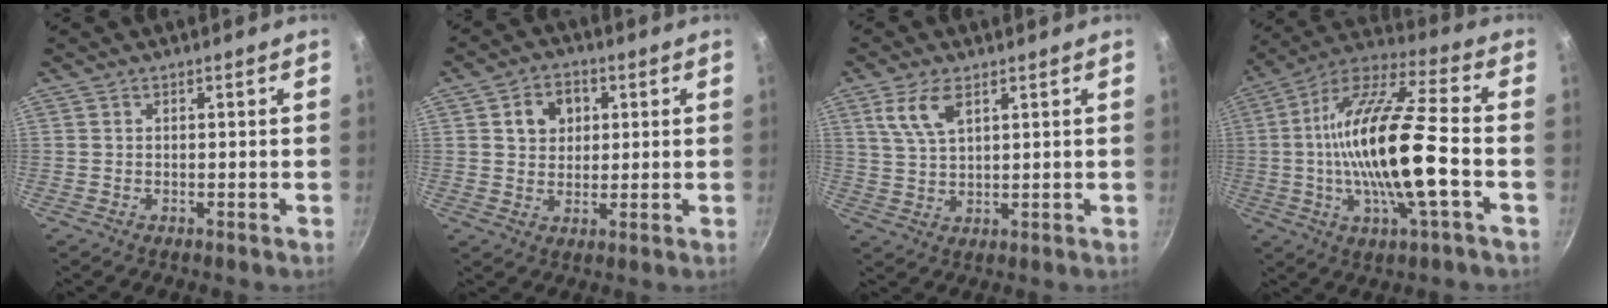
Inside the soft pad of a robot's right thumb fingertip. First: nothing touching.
{"total": 6.8, "force": [1.9, 5.5, 3.4], "torque": [-0.027, 0.006, 0.028]}
{"total": 6.6, "force": [3.2, 2.9, 5.0], "torque": [-0.097, -0.007, 0.067]}
{"total": 21.2, "force": [-2.7, 5.2, 20.3], "torque": [-0.374, 0.025, -0.061]}